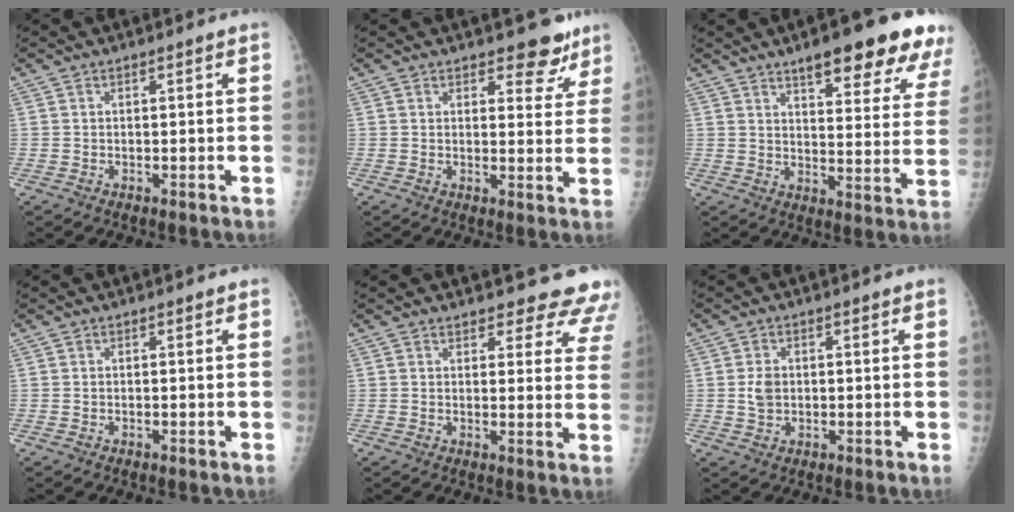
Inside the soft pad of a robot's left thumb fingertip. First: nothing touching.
{"total": 5.5, "force": [4.3, 2.8, 2.1], "torque": [0.007, -0.028, 0.050]}
{"total": 19.3, "force": [13.0, 4.9, 13.3], "torque": [-0.140, -0.051, 0.166]}
{"total": 0.0}
{"total": 11.2, "force": [10.3, 3.8, 2.2], "torque": [0.032, -0.058, 0.091]}
{"total": 3.3, "force": [0.1, 2.5, 2.1], "torque": [-0.033, 0.001, 0.004]}